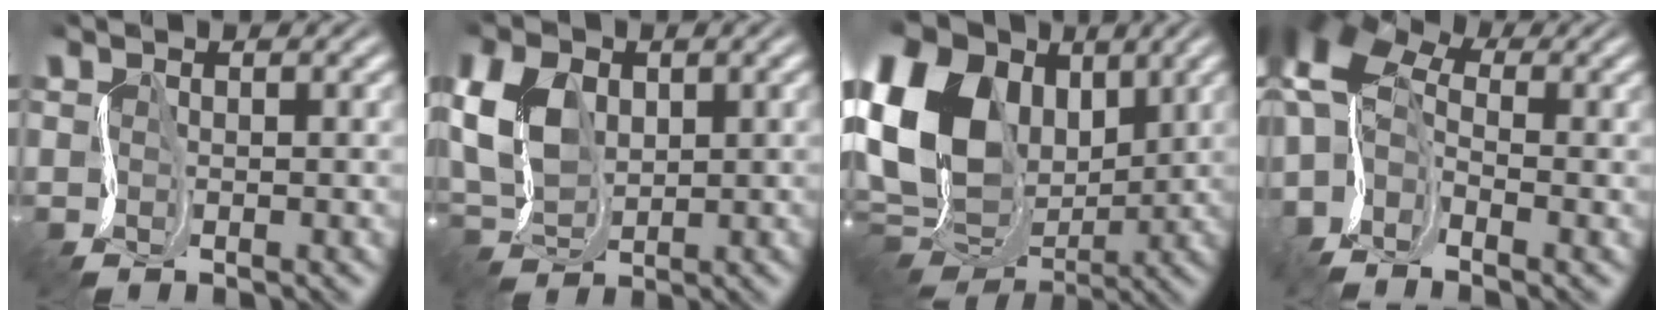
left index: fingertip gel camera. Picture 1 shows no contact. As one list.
[{"total": 5.6, "force": [1.5, 3.8, 3.9], "torque": [-0.095, 0.017, 0.018]}, {"total": 18.3, "force": [3.6, 13.4, 11.9], "torque": [-0.252, 0.042, 0.055]}, {"total": 8.4, "force": [-1.4, 5.0, 6.6], "torque": [-0.128, 0.018, -0.038]}]